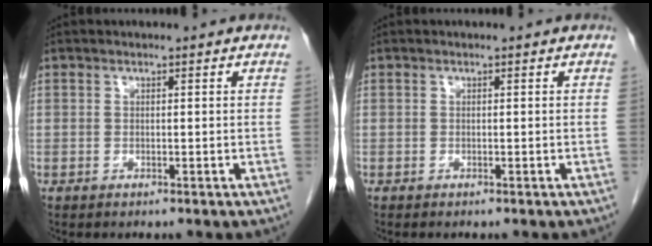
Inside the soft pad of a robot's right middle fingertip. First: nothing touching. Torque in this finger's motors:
{"motor_torque": [0.01, 0.02, 0.00, 0.00]}